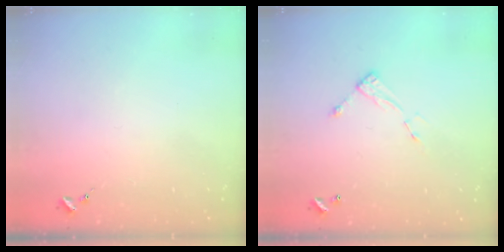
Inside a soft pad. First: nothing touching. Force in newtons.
{"total": 4.7, "press": 4.6, "slide": 0.4}